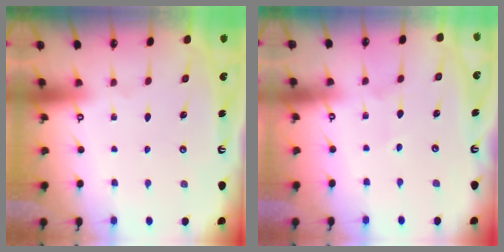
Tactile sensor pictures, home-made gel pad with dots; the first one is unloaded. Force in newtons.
{"total": 2.7, "press": 2.5, "slide": 1.1}